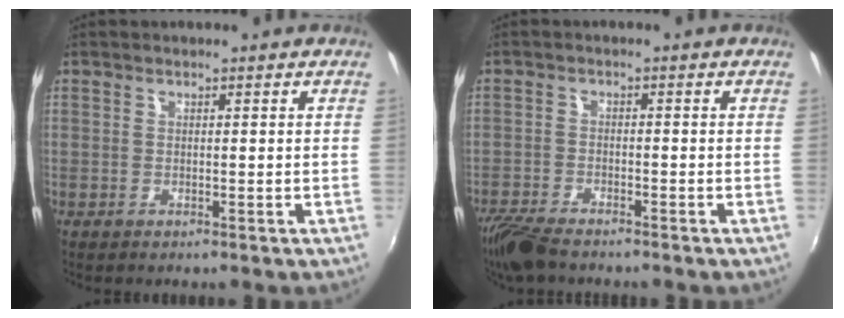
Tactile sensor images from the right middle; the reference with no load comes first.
{"total": 6.8, "force": [-5.8, 1.6, 3.0], "torque": [-0.084, -0.025, -0.111]}